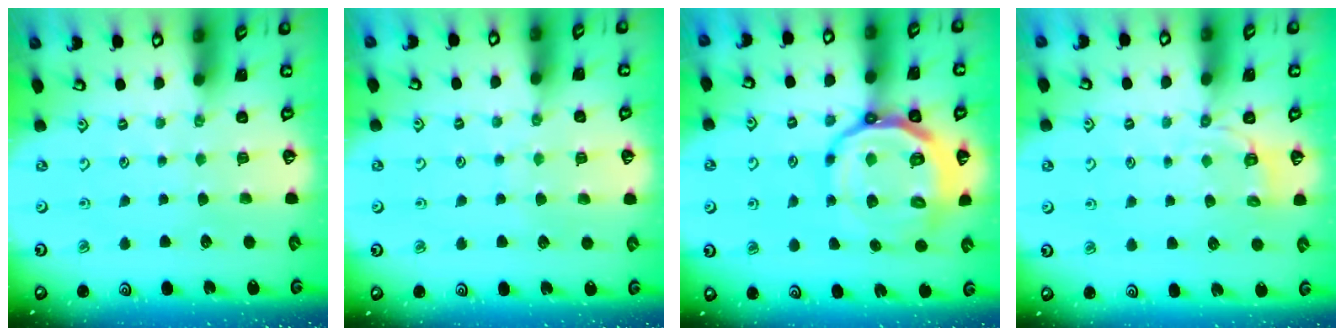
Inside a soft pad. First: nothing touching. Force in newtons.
{"total": 4.6, "press": 4.5, "slide": 0.6}
{"total": 18.0, "press": 17.7, "slide": 3.1}
{"total": 2.7, "press": 1.4, "slide": 2.3}